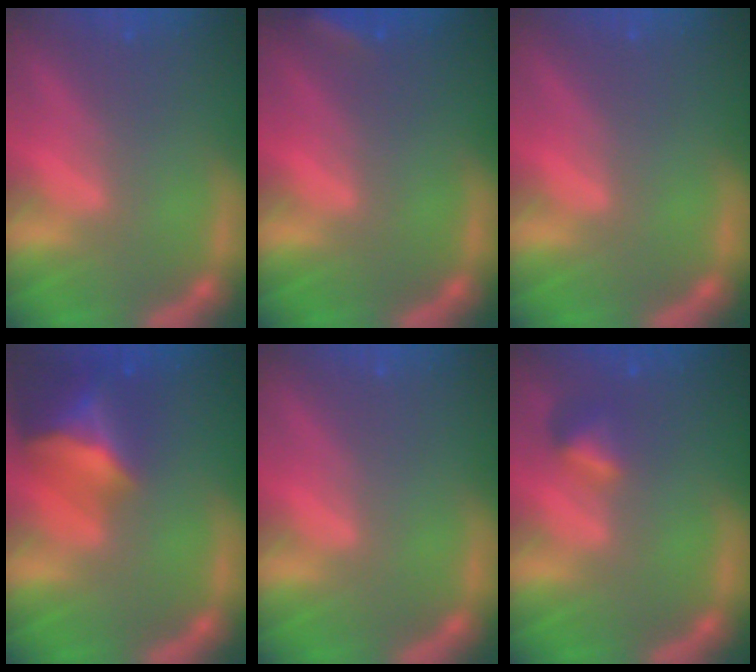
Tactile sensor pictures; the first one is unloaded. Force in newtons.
{"total": 2.4}
{"total": 0.0}
{"total": 8.0}
{"total": 0.0}
{"total": 1.9}